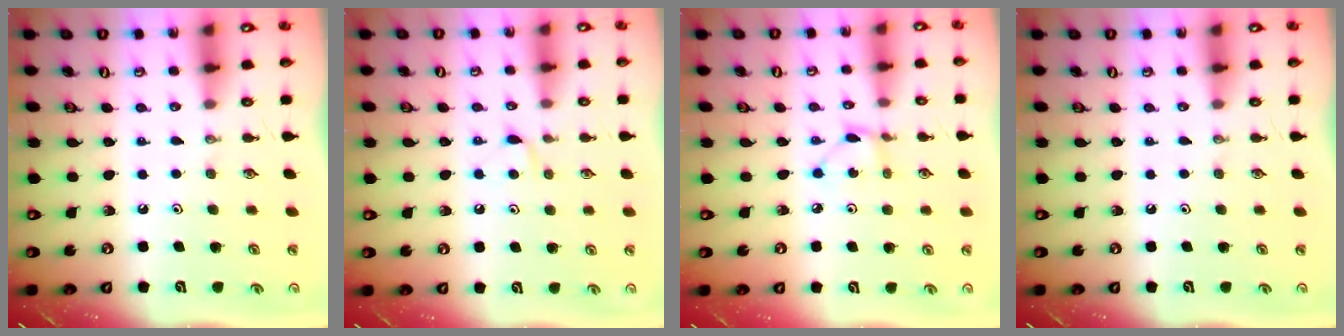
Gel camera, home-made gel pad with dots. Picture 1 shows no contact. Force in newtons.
{"total": 5.0, "press": 5.0, "slide": 0.7}
{"total": 2.6, "press": 2.6, "slide": 0.3}
{"total": 0.0}